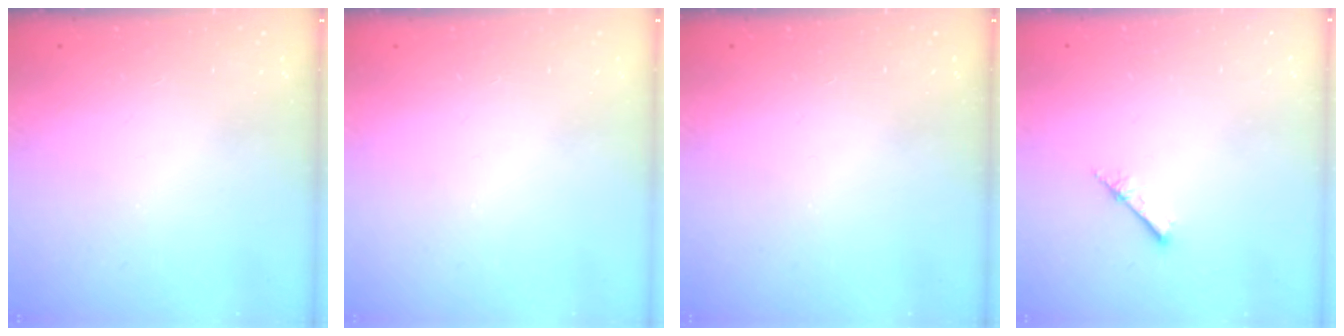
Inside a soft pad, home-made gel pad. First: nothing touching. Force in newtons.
{"total": 0.0}
{"total": 0.0}
{"total": 3.2, "press": 3.2, "slide": 0.4}